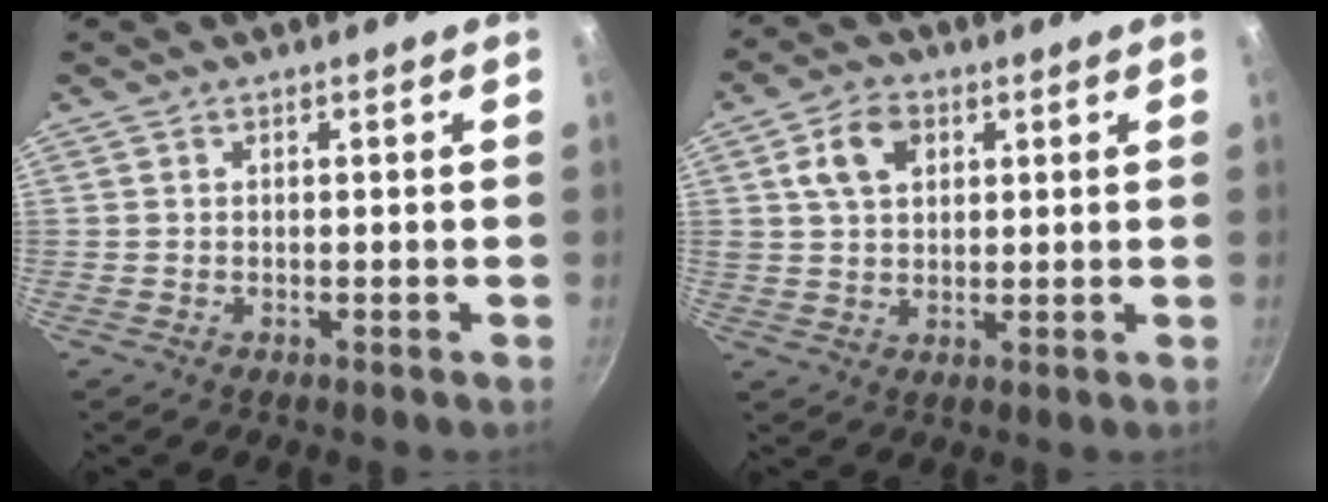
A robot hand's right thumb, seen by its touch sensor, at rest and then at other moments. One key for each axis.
{"total": 7.6, "fx": 2.6, "fy": 5.3, "fz": 4.8, "tx": -0.072, "ty": 0.004, "tz": 0.043}